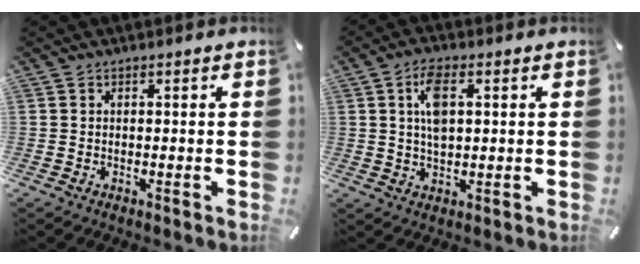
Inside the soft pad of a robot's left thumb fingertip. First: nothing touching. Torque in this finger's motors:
{"motor_torque": [0.99, 0.67, 0.56, -0.53, 0.08]}